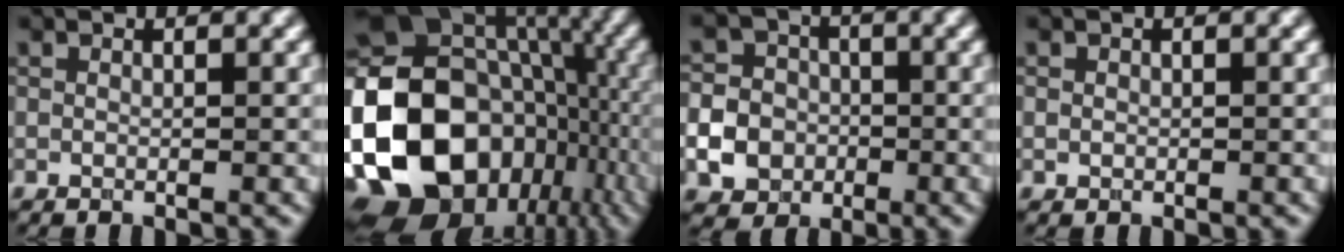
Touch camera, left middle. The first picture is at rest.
{"total": 20.2, "force": [-4.4, 15.9, 11.7], "torque": [-0.260, -0.006, -0.071]}
{"total": 6.7, "force": [-2.1, 5.9, 2.3], "torque": [-0.043, -0.009, -0.059]}
{"total": 0.5, "force": [0.0, 0.5, 0.1], "torque": [0.004, -0.003, 0.000]}